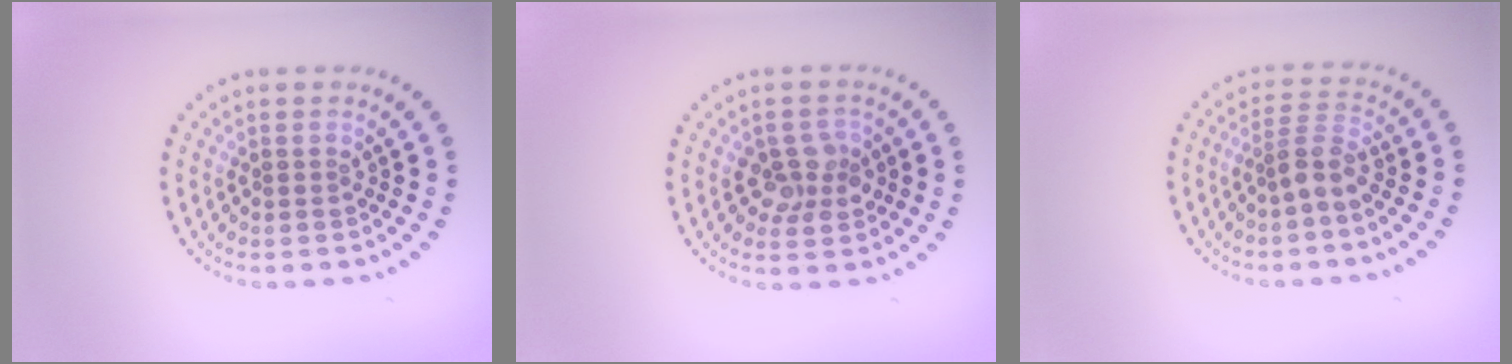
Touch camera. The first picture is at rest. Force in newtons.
{"total": 2.8, "press": 2.7, "slide": 0.6}
{"total": 2.4, "press": 1.7, "slide": 1.6}